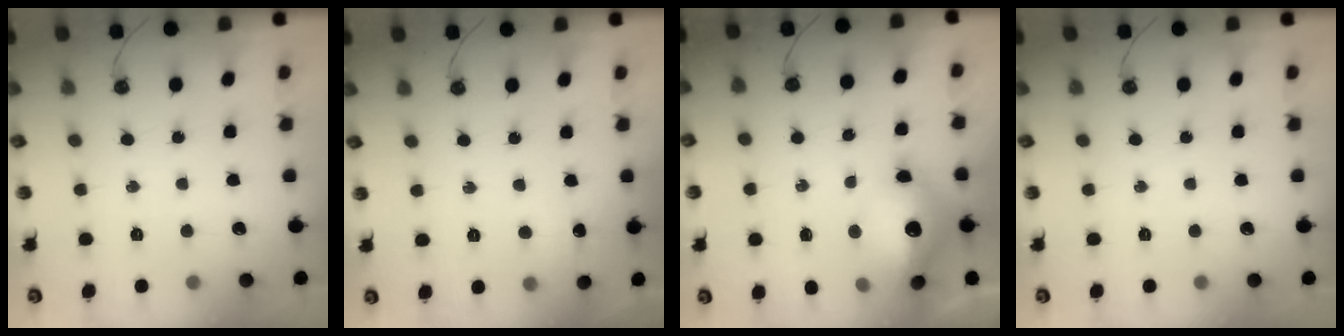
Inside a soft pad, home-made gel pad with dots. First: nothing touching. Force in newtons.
{"total": 4.1, "press": 4.0, "slide": 0.5}
{"total": 21.4, "press": 17.2, "slide": 12.7}
{"total": 0.0}